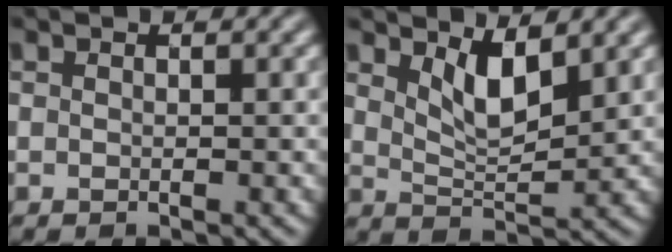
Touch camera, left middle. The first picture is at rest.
{"total": 3.6, "force": [1.9, 1.2, 2.8], "torque": [-0.063, -0.012, 0.039]}